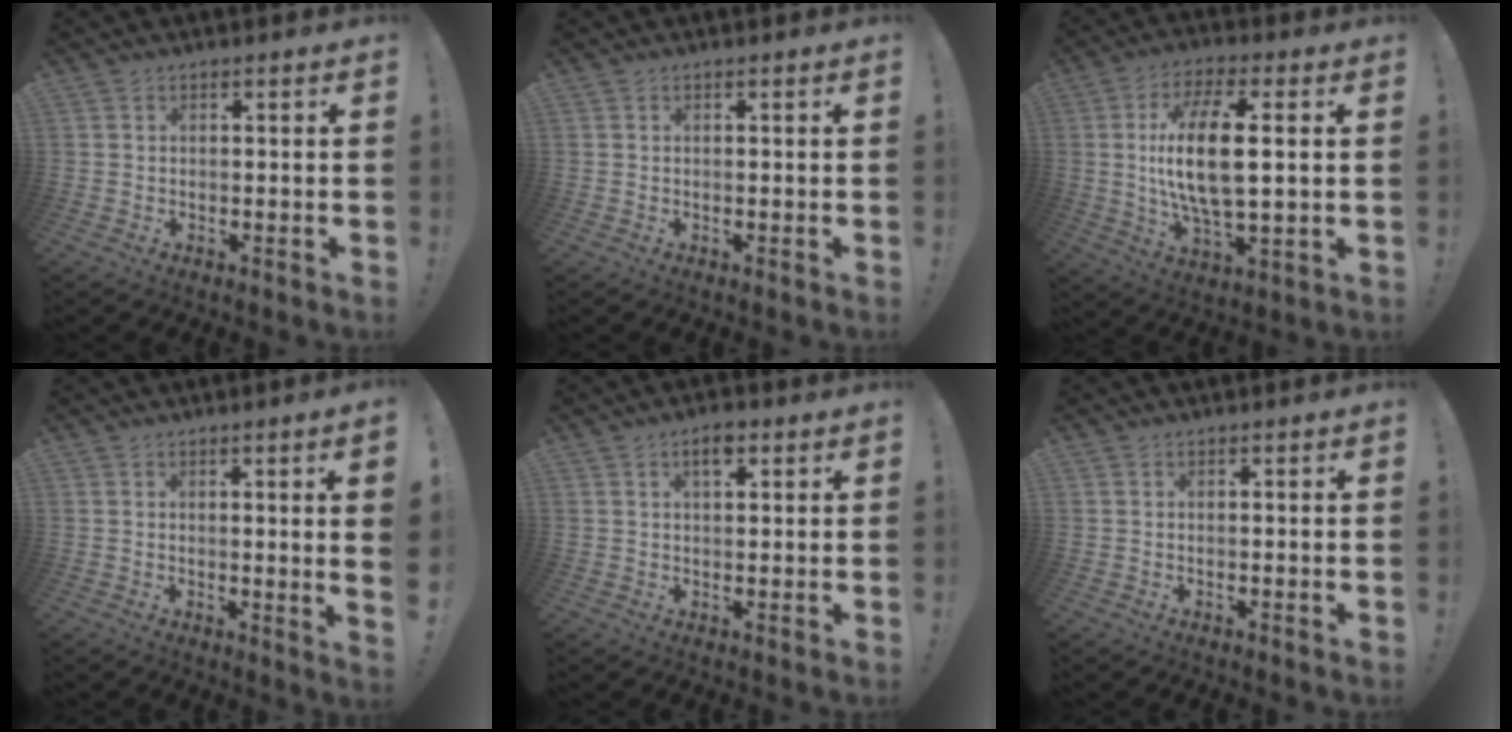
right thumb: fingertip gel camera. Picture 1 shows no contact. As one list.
[{"total": 0.0}, {"total": 16.2, "force": [1.5, 5.8, 15.0], "torque": [-0.289, -0.007, 0.014]}, {"total": 4.2, "force": [0.8, -0.8, 4.1], "torque": [-0.055, -0.014, 0.010]}, {"total": 3.9, "force": [2.0, 1.9, 2.8], "torque": [-0.037, -0.002, 0.030]}, {"total": 0.0}]